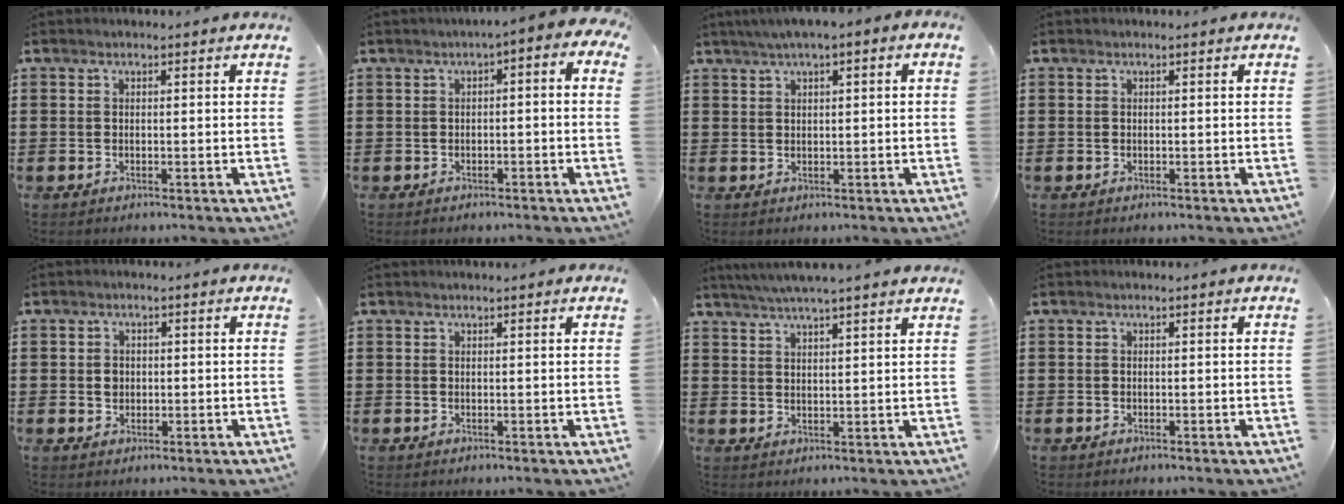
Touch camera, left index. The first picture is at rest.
{"total": 2.0, "force": [-1.5, 0.6, 1.2], "torque": [-0.025, 0.003, -0.035]}
{"total": 1.8, "force": [0.5, 0.4, 1.7], "torque": [-0.029, 0.004, 0.007]}
{"total": 0.0}
{"total": 1.8, "force": [0.2, 1.5, 0.9], "torque": [-0.021, 0.009, 0.003]}
{"total": 0.6, "force": [0.5, 0.0, 0.3], "torque": [-0.008, 0.000, 0.010]}
{"total": 4.2, "force": [3.8, -0.5, 1.6], "torque": [-0.041, -0.010, 0.069]}
{"total": 0.0}